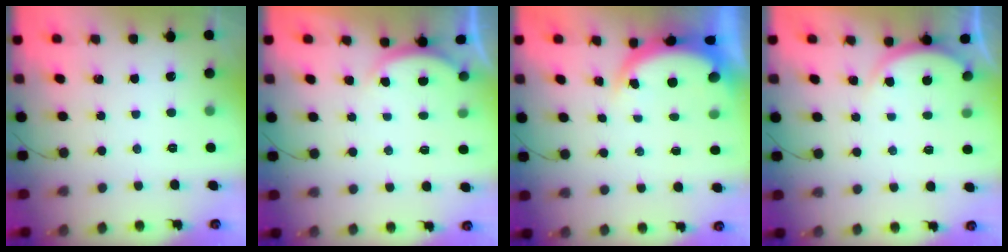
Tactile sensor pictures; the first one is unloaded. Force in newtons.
{"total": 2.5, "press": 2.4, "slide": 0.6}
{"total": 4.8, "press": 4.7, "slide": 1.2}
{"total": 3.6, "press": 3.5, "slide": 0.5}